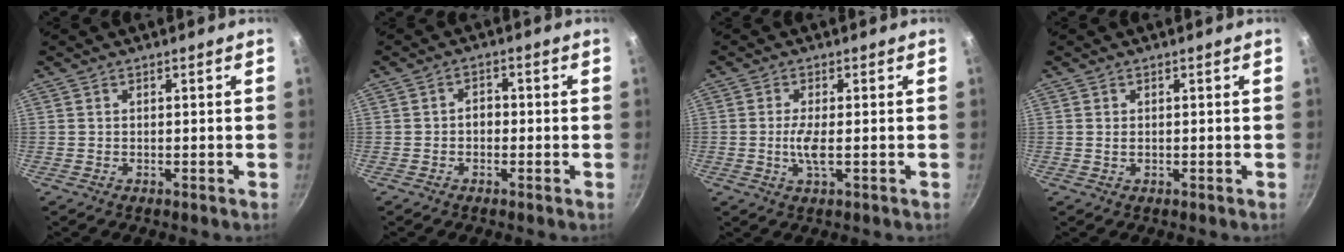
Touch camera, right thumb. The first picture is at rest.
{"total": 2.4, "force": [-0.5, 1.9, 1.5], "torque": [-0.009, 0.011, -0.011]}
{"total": 3.7, "force": [-0.4, 0.9, 3.6], "torque": [-0.084, -0.001, -0.011]}
{"total": 1.0, "force": [0.1, 0.7, 0.7], "torque": [-0.012, 0.002, 0.002]}